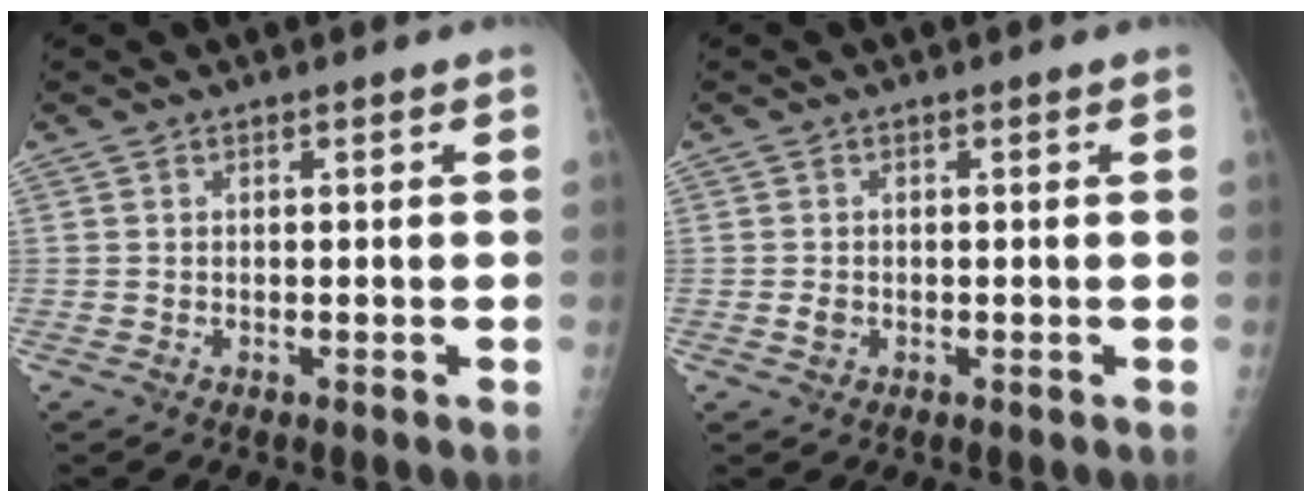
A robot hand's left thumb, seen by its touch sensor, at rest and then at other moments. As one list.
[{"total": 1.3, "force": [-0.2, 1.1, 0.7], "torque": [-0.009, 0.001, -0.002]}]